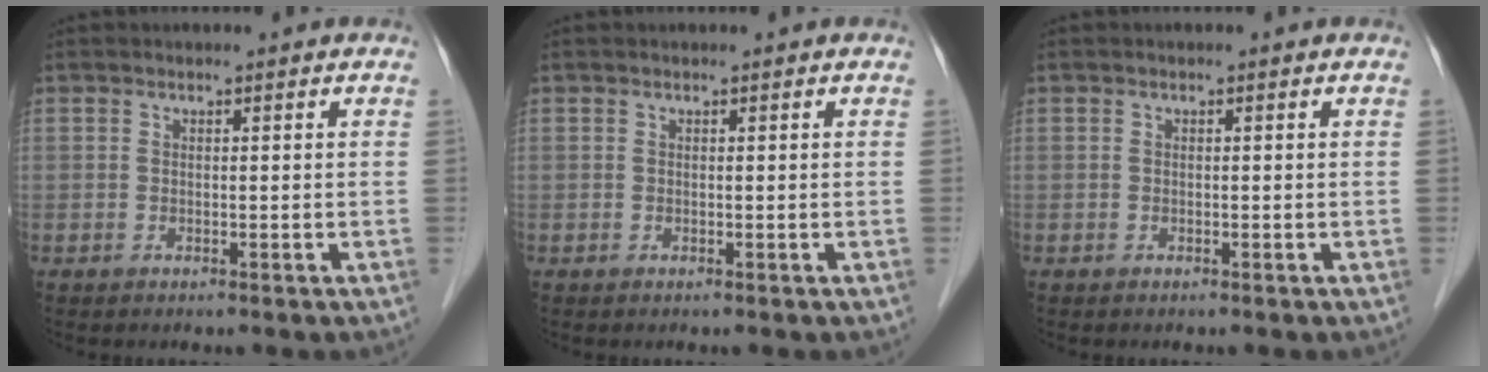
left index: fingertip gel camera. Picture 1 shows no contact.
{"total": 0.0}
{"total": 0.0}